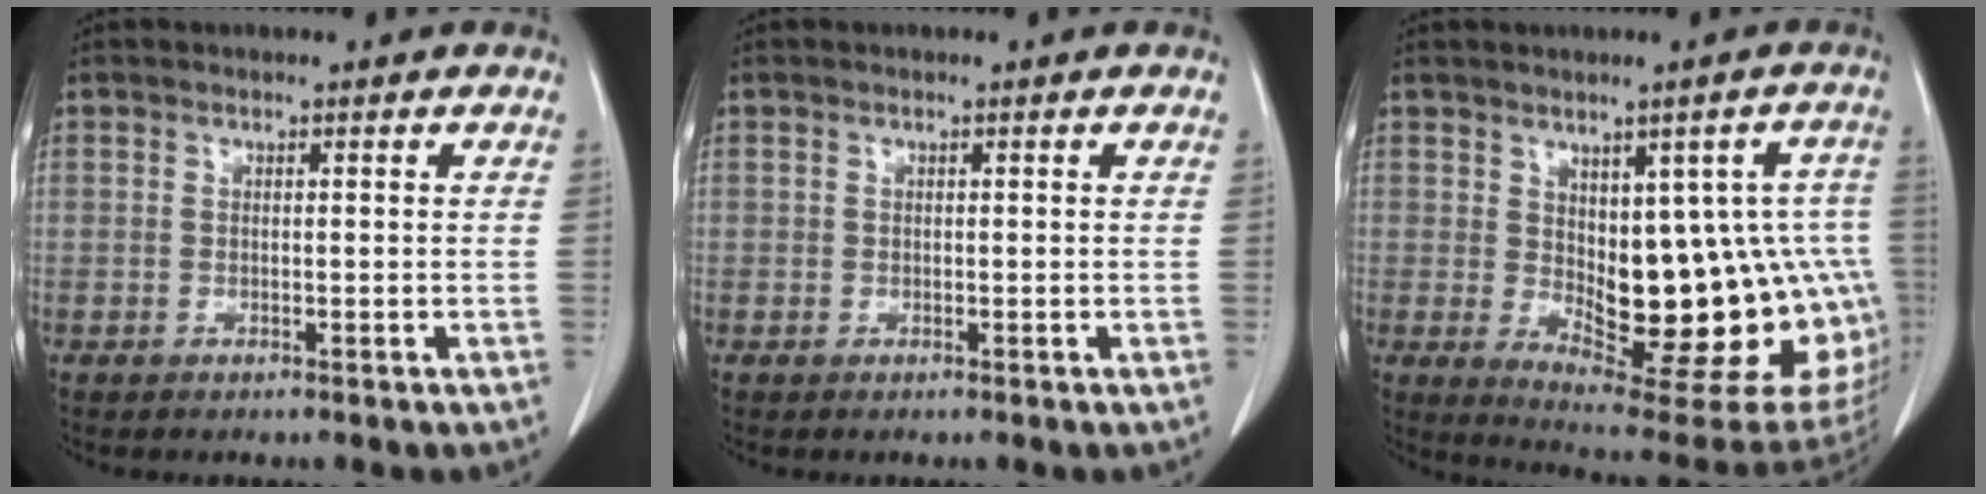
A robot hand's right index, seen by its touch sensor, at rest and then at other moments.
{"total": 0.0}
{"total": 21.1, "force": [-1.4, 8.0, 19.5], "torque": [-0.168, 0.014, 0.013]}